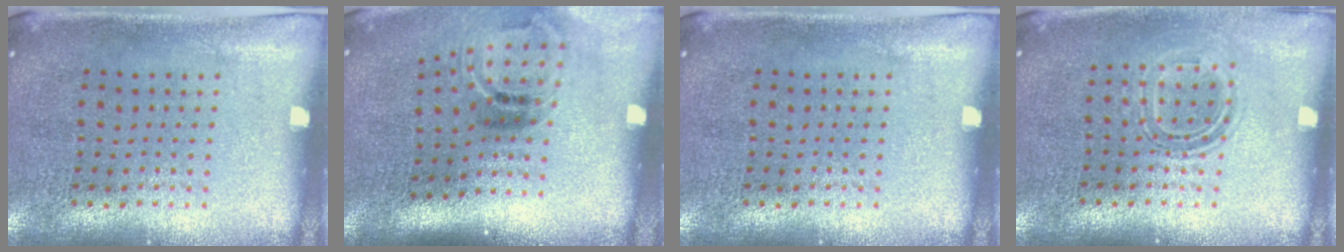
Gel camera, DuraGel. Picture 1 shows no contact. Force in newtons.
{"total": 1.9, "press": 1.2, "slide": 1.5}
{"total": 0.0}
{"total": 1.3, "press": 1.1, "slide": 0.7}